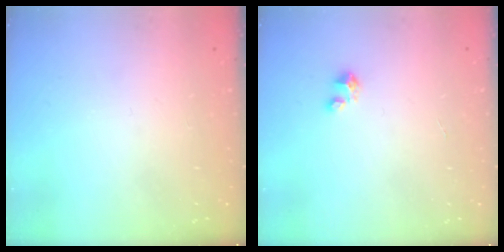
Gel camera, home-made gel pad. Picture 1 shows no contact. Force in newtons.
{"total": 2.1, "press": 2.1, "slide": 0.1}